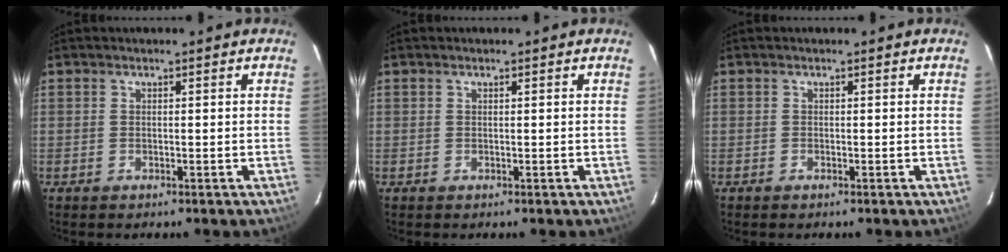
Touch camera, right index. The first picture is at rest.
{"total": 0.0}
{"total": 0.0}